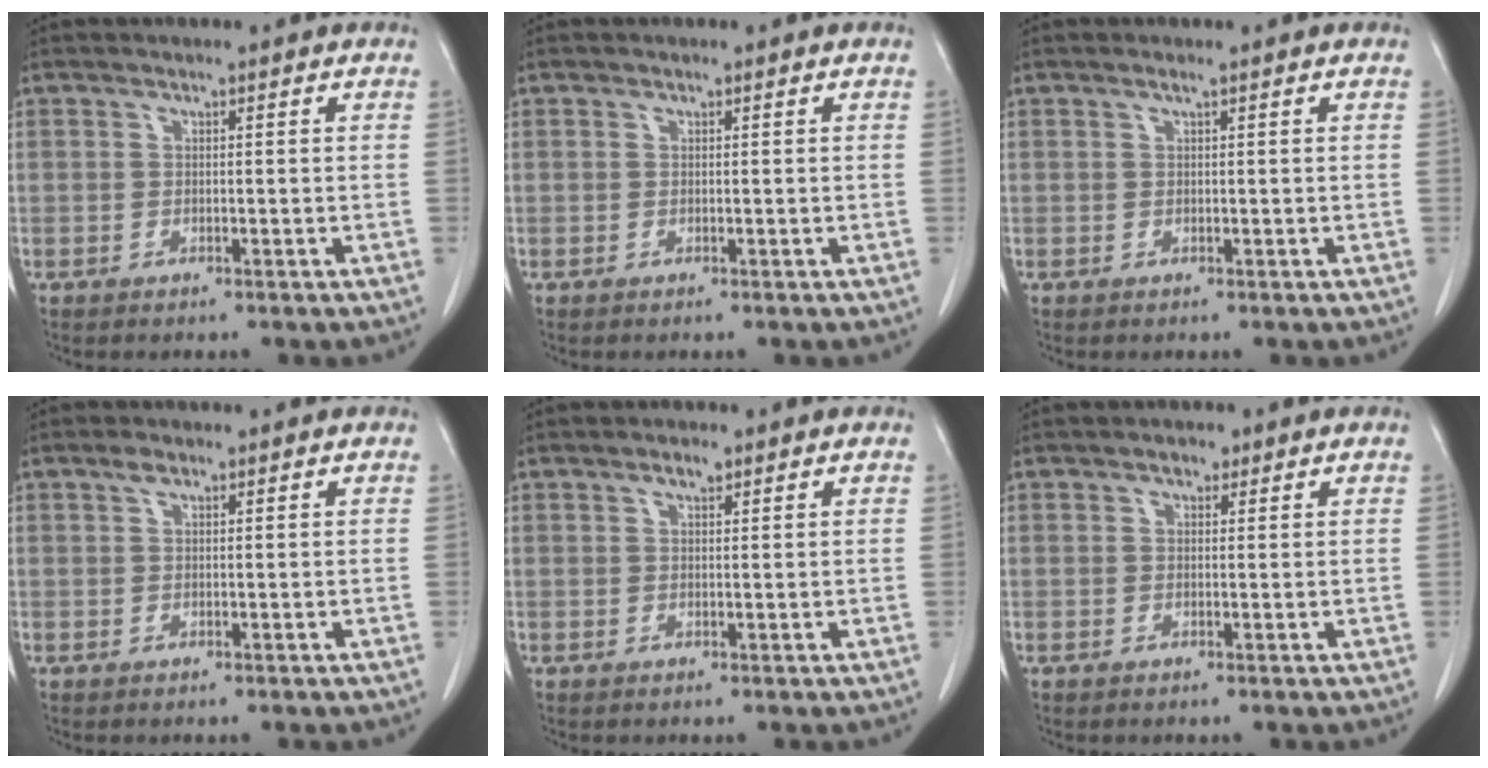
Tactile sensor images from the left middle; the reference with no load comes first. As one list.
[{"total": 0.0}, {"total": 0.5, "force": [0.4, -0.1, 0.4], "torque": [-0.012, -0.001, 0.010]}, {"total": 1.1, "force": [0.7, 0.5, 0.7], "torque": [-0.015, 0.006, 0.012]}, {"total": 1.4, "force": [0.9, 0.4, 0.9], "torque": [-0.017, 0.000, 0.016]}, {"total": 1.2, "force": [0.8, 0.7, 0.6], "torque": [-0.011, 0.001, 0.011]}]